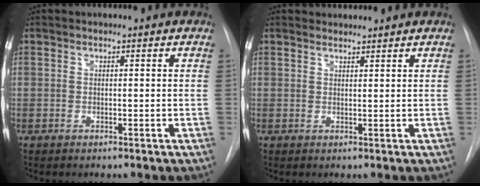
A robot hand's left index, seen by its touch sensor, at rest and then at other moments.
{"total": 1.4, "force": [1.4, 0.1, -0.1], "torque": [-0.005, 0.010, 0.027]}